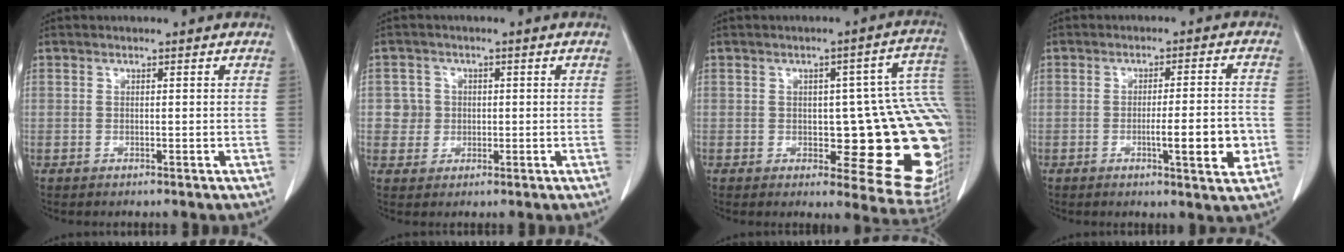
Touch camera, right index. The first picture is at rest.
{"total": 3.2, "force": [0.1, 3.2, 0.0], "torque": [0.012, 0.008, 0.003]}
{"total": 19.8, "force": [-1.3, 5.6, 19.0], "torque": [-0.142, 0.019, -0.003]}
{"total": 8.0, "force": [-2.3, 0.6, 7.6], "torque": [-0.109, -0.004, -0.030]}